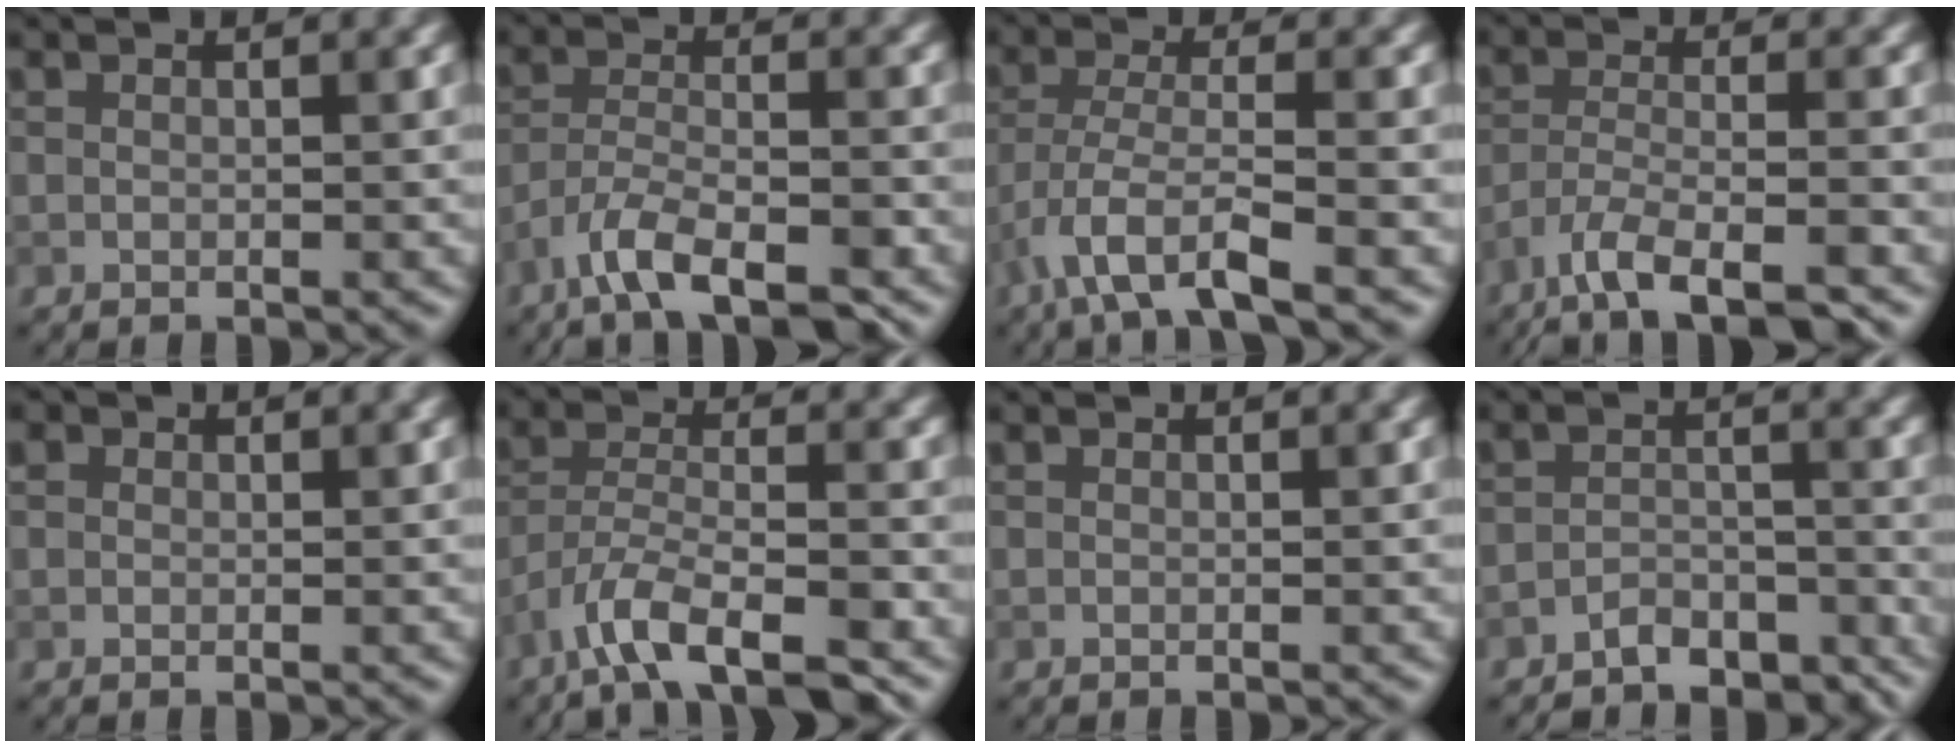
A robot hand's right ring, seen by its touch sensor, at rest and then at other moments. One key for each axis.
{"total": 6.6, "fx": -4.6, "fy": 2.0, "fz": 4.3, "tx": -0.075, "ty": -0.002, "tz": -0.086}
{"total": 5.3, "fx": -3.3, "fy": 1.2, "fz": 4.0, "tx": -0.082, "ty": -0.006, "tz": -0.071}
{"total": 7.2, "fx": -5.3, "fy": 1.9, "fz": 4.5, "tx": -0.080, "ty": -0.003, "tz": -0.095}
{"total": 1.1, "fx": 0.6, "fy": 0.9, "fz": 0.3, "tx": 0.000, "ty": 0.002, "tz": 0.002}
{"total": 7.8, "fx": -5.3, "fy": 2.6, "fz": 5.0, "tx": -0.086, "ty": -0.001, "tz": -0.102}
{"total": 0.0}
{"total": 3.9, "fx": -3.4, "fy": 1.6, "fz": 1.0, "tx": -0.014, "ty": 0.000, "tz": -0.061}